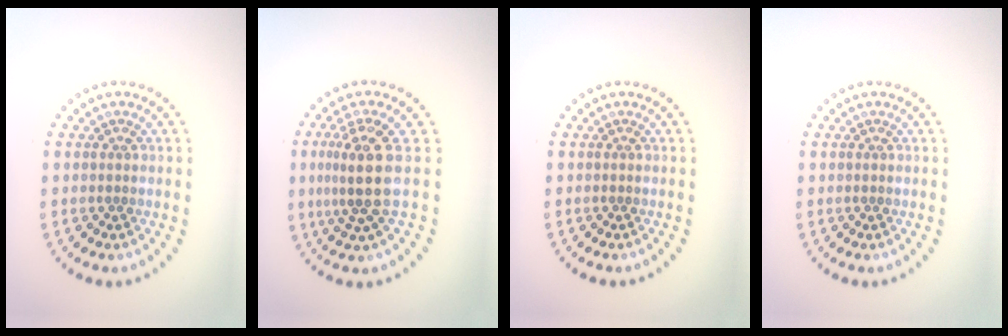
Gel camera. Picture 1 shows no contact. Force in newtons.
{"total": 3.9, "press": 3.0, "slide": 2.5}
{"total": 0.0}
{"total": 0.0}